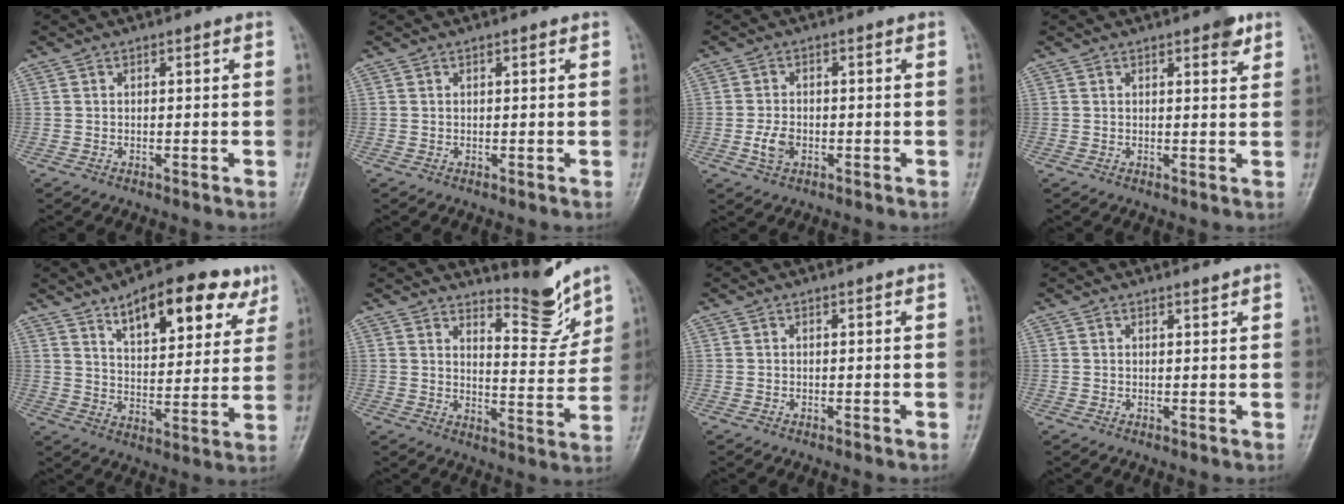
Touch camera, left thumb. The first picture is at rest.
{"total": 0.7, "force": [0.3, 0.3, 0.5], "torque": [-0.007, 0.000, 0.003]}
{"total": 3.7, "force": [-1.1, 2.4, 2.5], "torque": [-0.047, 0.005, -0.021]}
{"total": 3.4, "force": [2.0, 1.2, 2.4], "torque": [-0.022, -0.008, 0.022]}
{"total": 17.5, "force": [10.2, 7.5, 12.0], "torque": [-0.120, -0.038, 0.150]}
{"total": 8.1, "force": [7.4, 1.7, 3.1], "torque": [-0.018, -0.074, 0.117]}
{"total": 0.0}
{"total": 0.9, "force": [0.8, 0.1, 0.2], "torque": [-0.003, -0.009, 0.013]}